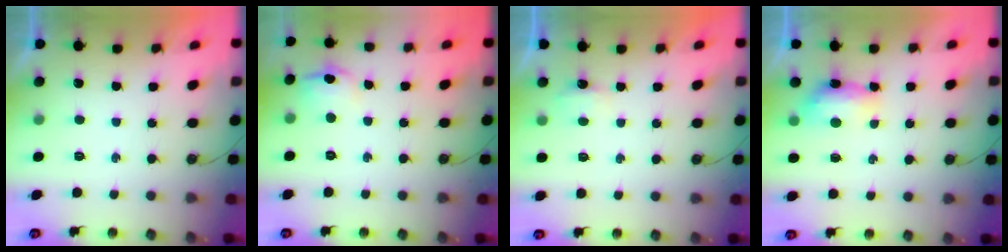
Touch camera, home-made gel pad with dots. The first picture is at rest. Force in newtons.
{"total": 7.3, "press": 7.2, "slide": 1.3}
{"total": 3.0, "press": 2.9, "slide": 0.5}
{"total": 6.0, "press": 5.9, "slide": 0.7}